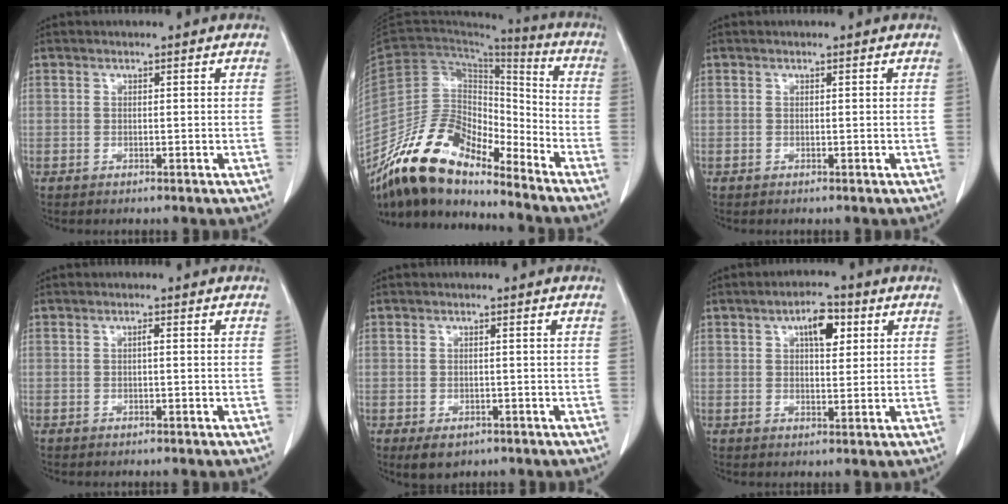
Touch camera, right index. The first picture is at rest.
{"total": 15.7, "force": [-13.2, 5.4, 6.6], "torque": [-0.110, 0.037, -0.244]}
{"total": 0.0}
{"total": 0.6, "force": [0.0, 0.1, 0.6], "torque": [-0.012, 0.001, 0.000]}
{"total": 3.1, "force": [-1.7, 2.1, 1.6], "torque": [-0.023, -0.004, -0.016]}
{"total": 5.4, "force": [2.2, 2.2, 4.4], "torque": [-0.072, 0.009, 0.034]}